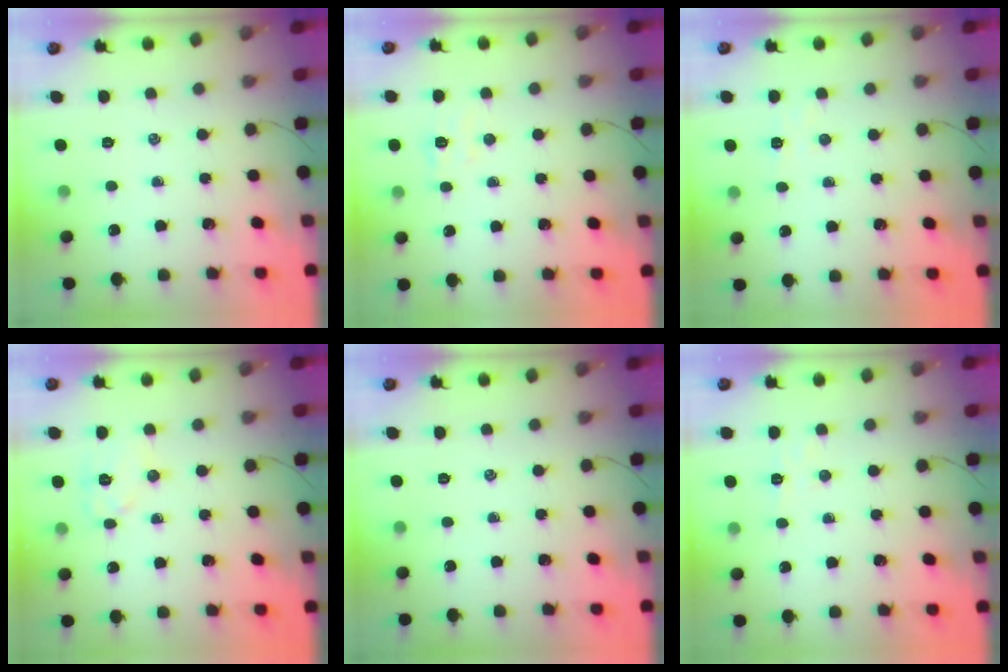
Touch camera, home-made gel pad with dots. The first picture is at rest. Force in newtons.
{"total": 5.6, "press": 5.5, "slide": 1.0}
{"total": 3.0, "press": 2.9, "slide": 0.8}
{"total": 7.7, "press": 7.7, "slide": 0.6}
{"total": 0.0}
{"total": 4.3, "press": 4.1, "slide": 1.0}